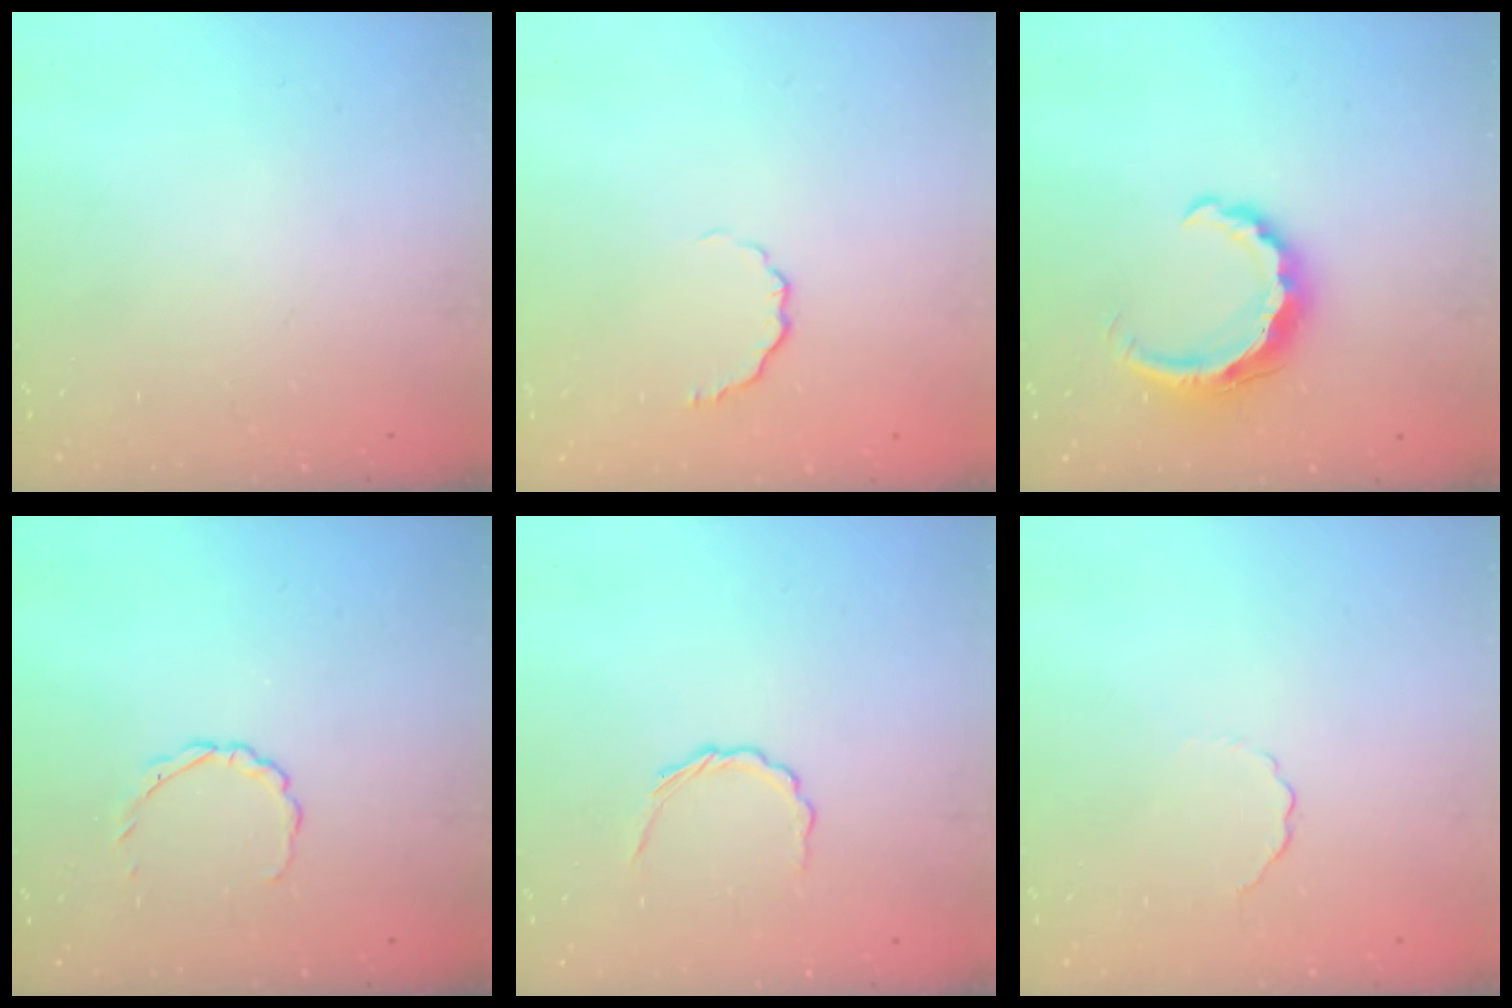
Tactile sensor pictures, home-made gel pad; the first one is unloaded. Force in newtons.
{"total": 4.2, "press": 4.0, "slide": 1.1}
{"total": 8.4, "press": 8.3, "slide": 1.0}
{"total": 2.3, "press": 2.1, "slide": 0.8}
{"total": 2.6, "press": 2.4, "slide": 1.0}
{"total": 2.6, "press": 2.4, "slide": 0.9}